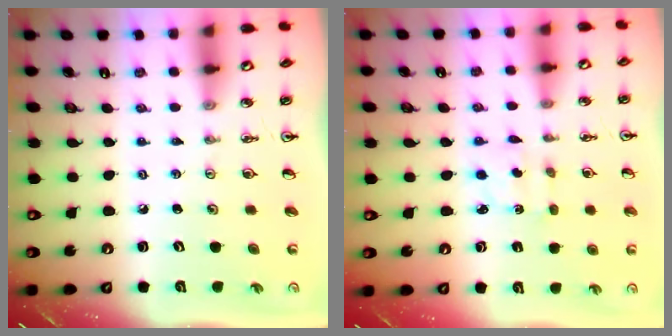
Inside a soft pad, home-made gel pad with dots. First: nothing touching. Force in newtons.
{"total": 2.4, "press": 2.3, "slide": 0.6}